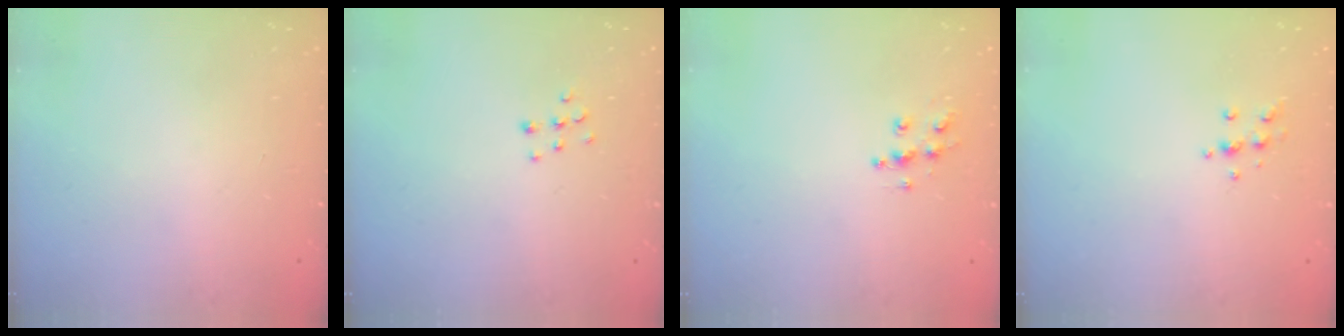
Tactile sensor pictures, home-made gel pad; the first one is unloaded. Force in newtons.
{"total": 5.8, "press": 5.8, "slide": 0.3}
{"total": 7.3, "press": 7.3, "slide": 0.1}
{"total": 6.2, "press": 6.1, "slide": 0.7}